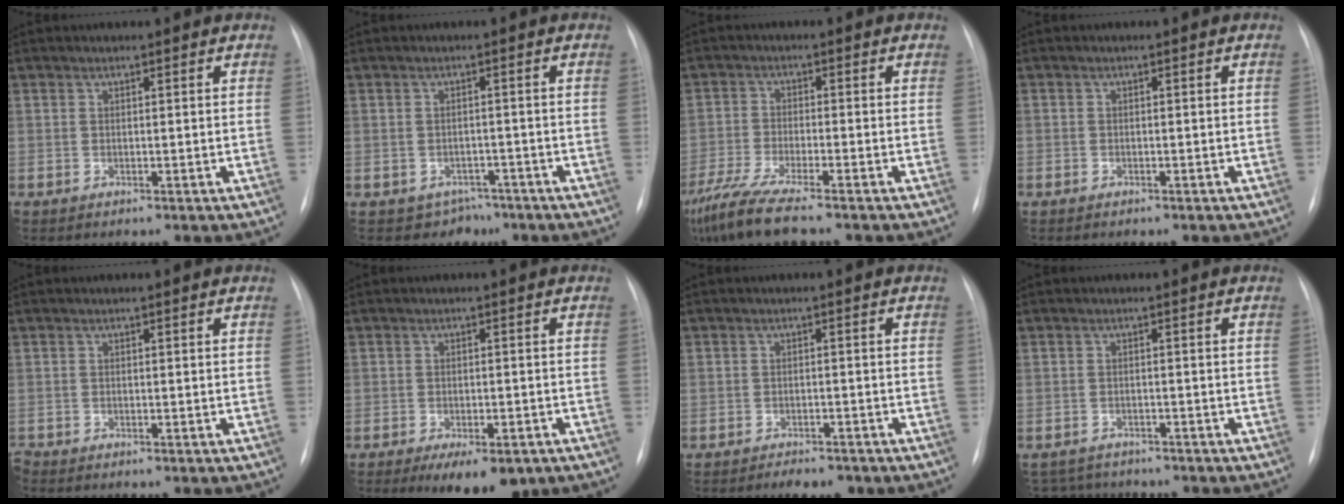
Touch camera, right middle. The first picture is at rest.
{"total": 3.5, "force": [-2.4, 2.5, 0.0], "torque": [0.005, 0.013, -0.025]}
{"total": 9.8, "force": [-7.9, 0.4, 5.8], "torque": [-0.106, -0.028, -0.137]}
{"total": 0.5, "force": [-0.4, 0.3, 0.1], "torque": [0.002, 0.003, -0.007]}
{"total": 0.5, "force": [-0.5, -0.1, 0.0], "torque": [0.003, -0.004, -0.007]}
{"total": 7.2, "force": [-4.4, 2.8, 4.9], "torque": [-0.059, -0.009, -0.057]}
{"total": 3.4, "force": [-2.7, 1.5, 1.5], "torque": [-0.014, -0.001, -0.029]}
{"total": 4.8, "force": [-4.5, 1.6, 0.1], "torque": [0.003, 0.003, -0.063]}